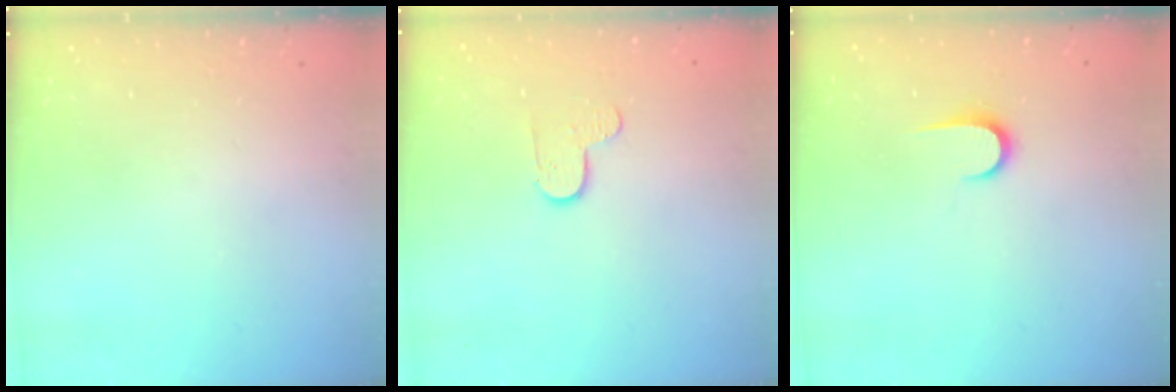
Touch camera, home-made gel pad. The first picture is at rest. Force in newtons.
{"total": 3.3, "press": 3.3, "slide": 0.3}
{"total": 6.1, "press": 6.1, "slide": 0.6}